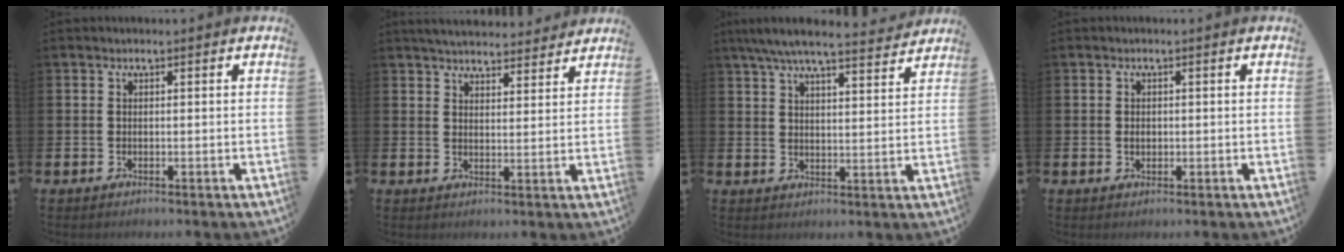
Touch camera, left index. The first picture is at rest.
{"total": 4.5, "force": [4.4, 0.7, 0.5], "torque": [-0.019, -0.023, 0.077]}
{"total": 7.0, "force": [6.5, 0.8, 2.7], "torque": [-0.062, -0.033, 0.113]}
{"total": 1.0, "force": [0.0, 0.8, 0.6], "torque": [0.002, 0.001, -0.005]}